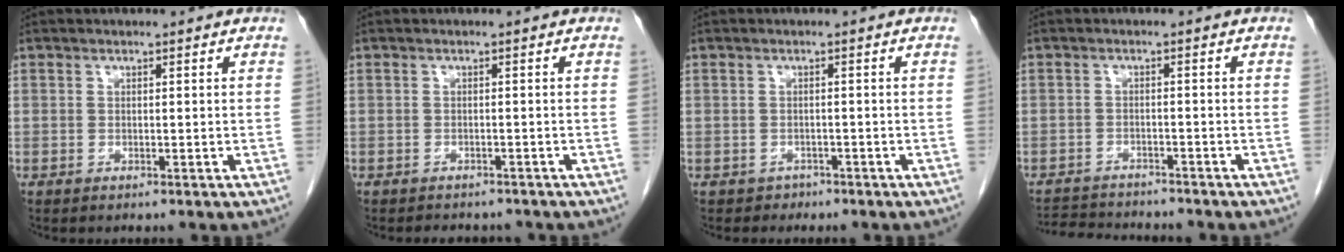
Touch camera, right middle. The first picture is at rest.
{"total": 4.1, "force": [-3.7, 1.5, 0.9], "torque": [-0.013, -0.002, -0.045]}
{"total": 1.3, "force": [-0.9, 0.8, -0.3], "torque": [-0.007, 0.002, -0.017]}
{"total": 7.2, "force": [-7.0, 0.8, 1.7], "torque": [-0.028, -0.005, -0.107]}